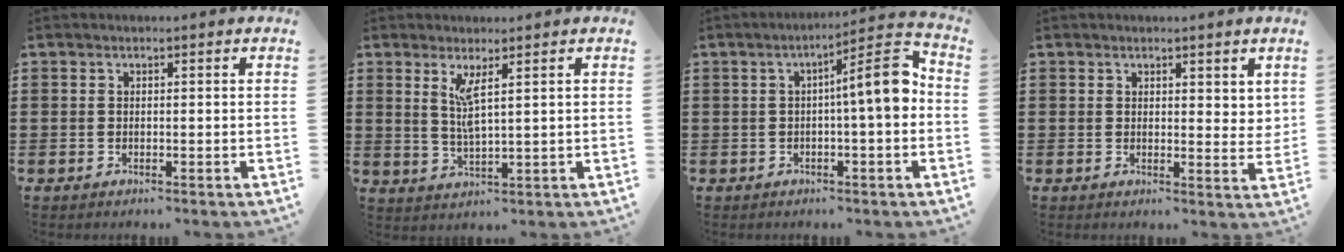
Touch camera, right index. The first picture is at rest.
{"total": 4.1, "force": [1.8, 0.7, 3.6], "torque": [-0.077, 0.002, 0.029]}
{"total": 8.9, "force": [0.5, 1.3, 8.8], "torque": [-0.129, -0.007, -0.003]}
{"total": 2.1, "force": [1.7, 1.1, 0.6], "torque": [-0.008, 0.004, 0.030]}